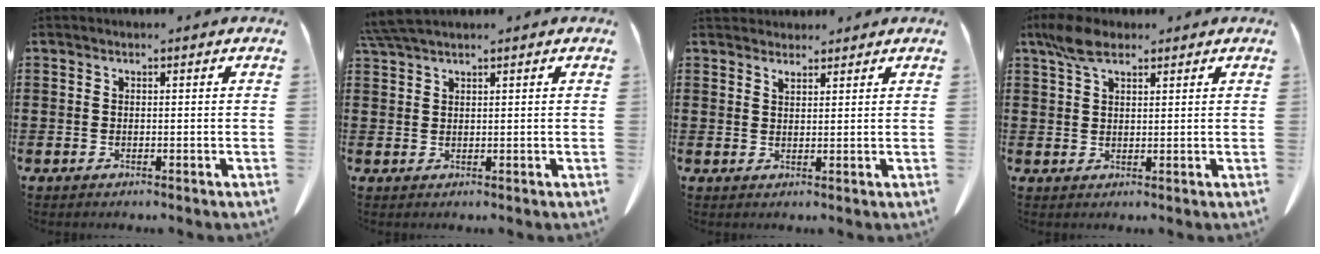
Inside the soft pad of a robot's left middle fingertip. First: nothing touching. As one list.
[{"total": 3.1, "force": [2.5, 0.1, 1.7], "torque": [-0.040, -0.001, 0.050]}, {"total": 1.8, "force": [1.7, 0.4, 0.3], "torque": [-0.010, -0.001, 0.034]}, {"total": 4.9, "force": [3.1, 1.9, 3.3], "torque": [-0.073, 0.006, 0.059]}]